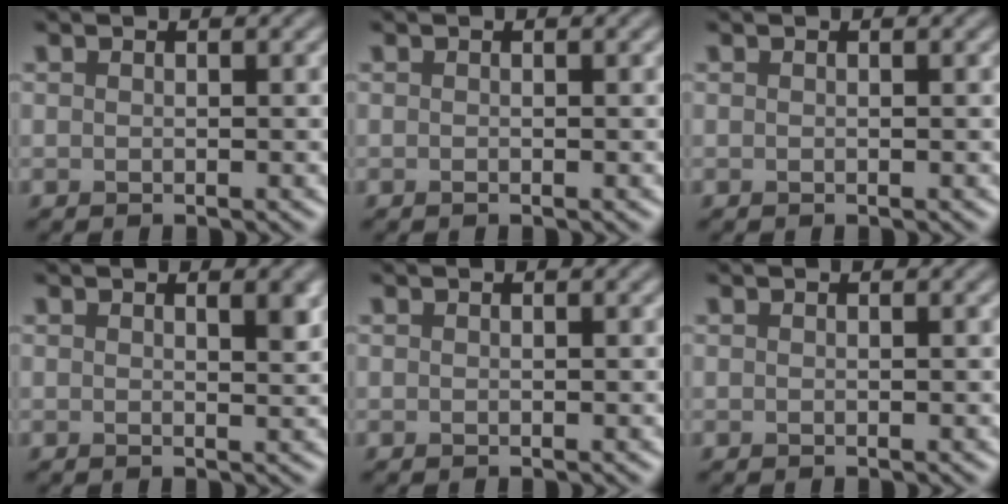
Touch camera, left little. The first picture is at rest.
{"total": 0.0}
{"total": 0.0}
{"total": 1.6, "force": [0.8, 0.4, 1.3], "torque": [-0.012, -0.001, 0.012]}
{"total": 0.0}
{"total": 0.0}